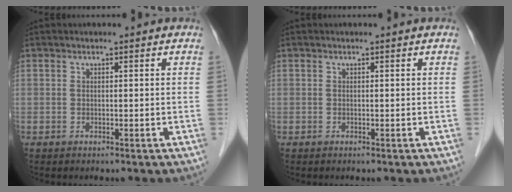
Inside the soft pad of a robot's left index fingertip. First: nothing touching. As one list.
[{"total": 0.0}]